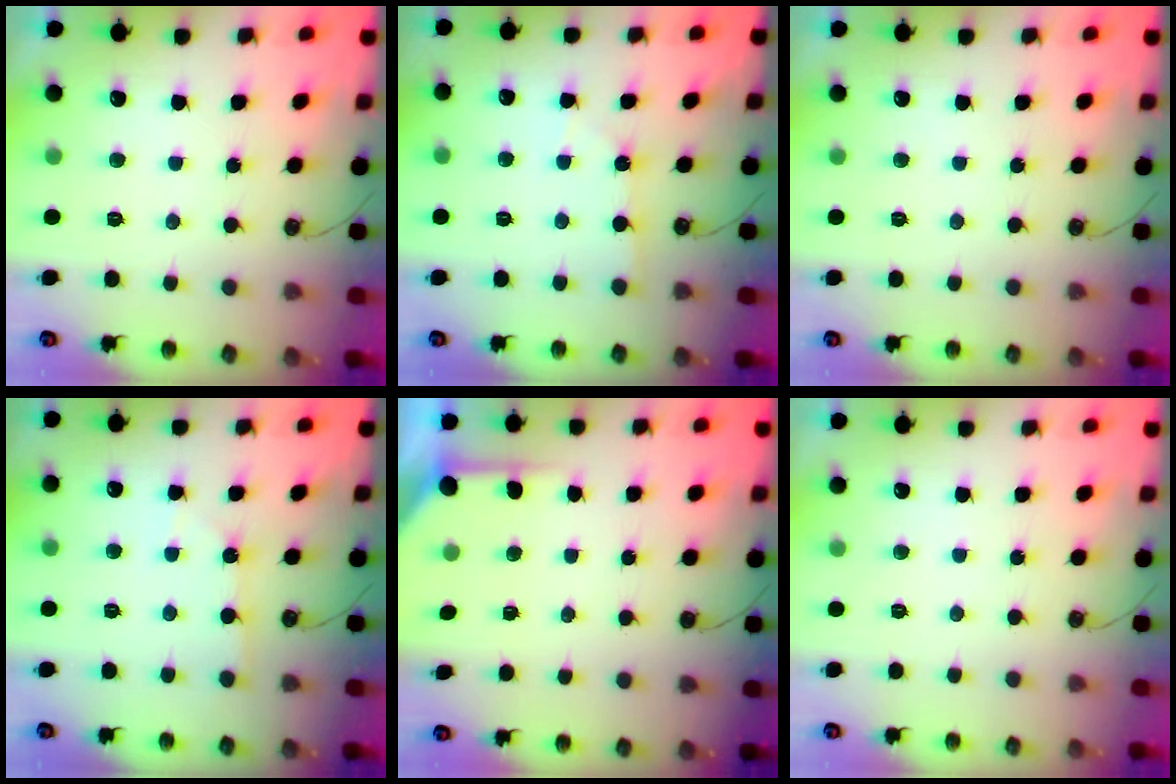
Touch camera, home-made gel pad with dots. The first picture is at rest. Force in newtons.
{"total": 2.6, "press": 2.6, "slide": 0.4}
{"total": 0.0}
{"total": 2.2, "press": 2.2, "slide": 0.4}
{"total": 3.9, "press": 3.9, "slide": 0.3}
{"total": 0.0}